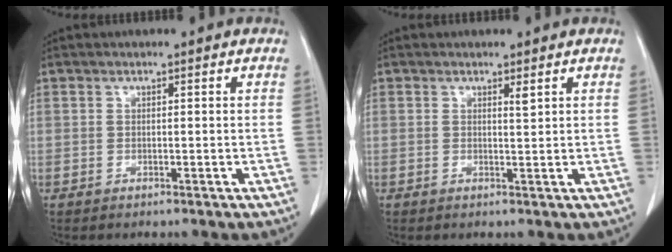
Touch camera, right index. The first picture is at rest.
{"total": 0.9, "force": [0.6, 0.0, 0.7], "torque": [-0.013, -0.005, 0.010]}